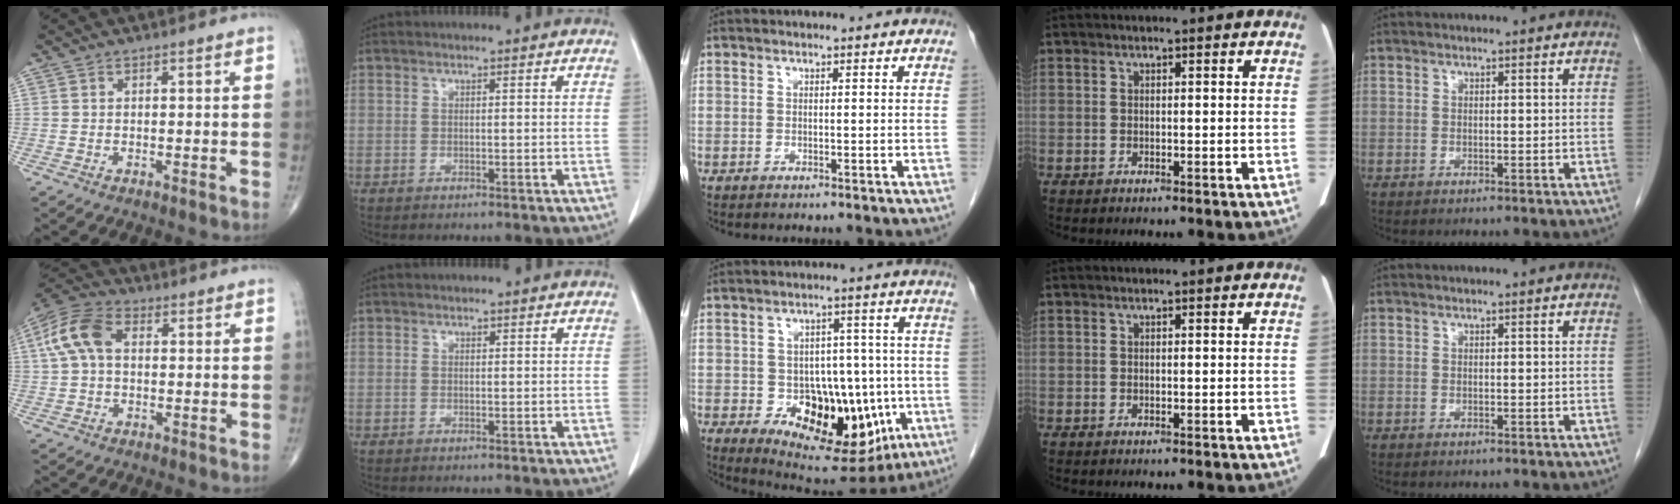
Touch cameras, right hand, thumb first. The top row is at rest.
{"thumb": {"total": 9.7, "force": [1.5, 6.2, 7.3], "torque": [-0.159, 0.029, 0.022]}, "middle": {"total": 16.9, "force": [-4.9, 9.4, 13.2], "torque": [-0.188, 0.012, -0.049]}}